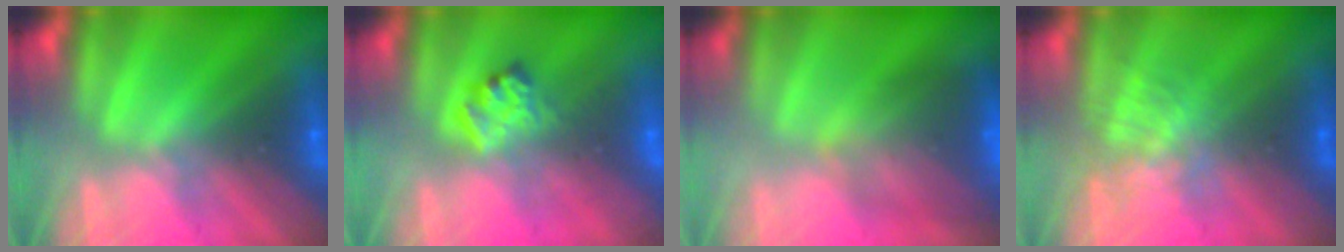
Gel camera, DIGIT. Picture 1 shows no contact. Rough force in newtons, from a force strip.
{"total": 2.4}
{"total": 8.5}
{"total": 3.6}